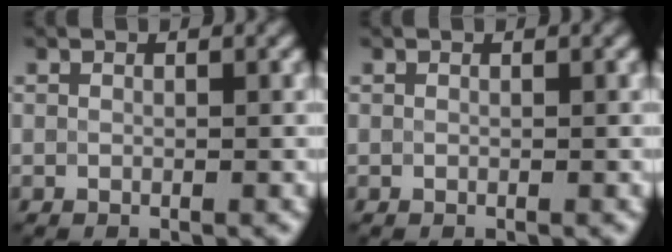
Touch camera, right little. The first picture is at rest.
{"total": 0.0}